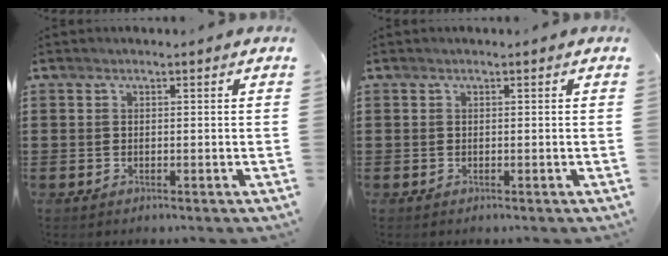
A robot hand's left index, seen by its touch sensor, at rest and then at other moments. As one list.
[{"total": 0.0}]